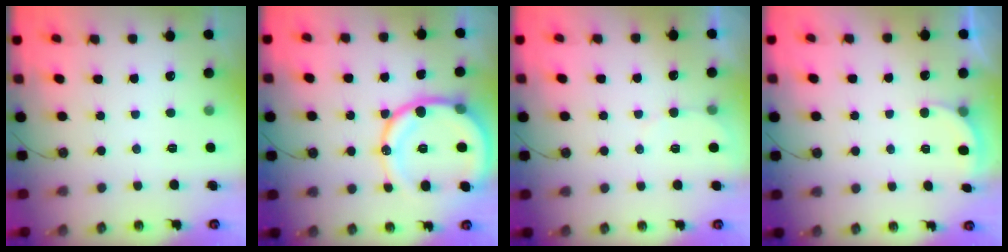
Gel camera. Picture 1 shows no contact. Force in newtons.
{"total": 17.5, "press": 17.3, "slide": 2.3}
{"total": 2.8, "press": 2.8, "slide": 0.2}
{"total": 2.8, "press": 2.6, "slide": 1.0}